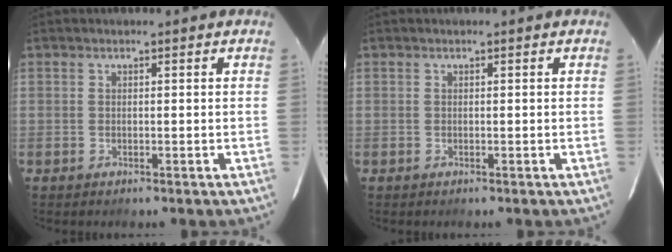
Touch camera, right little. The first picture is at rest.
{"total": 0.0}